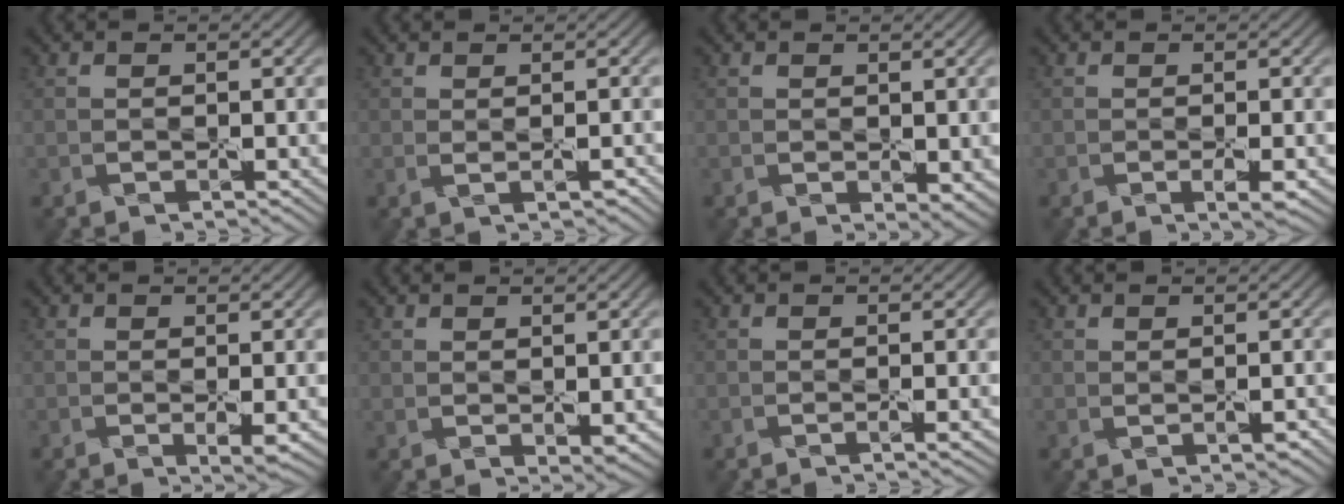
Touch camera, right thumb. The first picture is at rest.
{"total": 1.3, "force": [0.3, 0.3, 1.3], "torque": [-0.026, 0.005, 0.005]}
{"total": 1.5, "force": [0.2, 0.8, 1.2], "torque": [-0.021, -0.009, 0.009]}
{"total": 1.5, "force": [-0.4, 0.2, 1.5], "torque": [-0.028, -0.002, -0.007]}
{"total": 1.4, "force": [0.0, 0.2, 1.4], "torque": [-0.027, -0.007, 0.001]}
{"total": 1.6, "force": [0.7, 0.6, 1.4], "torque": [-0.029, -0.008, 0.019]}
{"total": 1.2, "force": [-0.2, 0.1, 1.1], "torque": [-0.018, -0.001, -0.005]}
{"total": 1.0, "force": [0.3, 0.2, 1.0], "torque": [-0.019, 0.002, 0.008]}